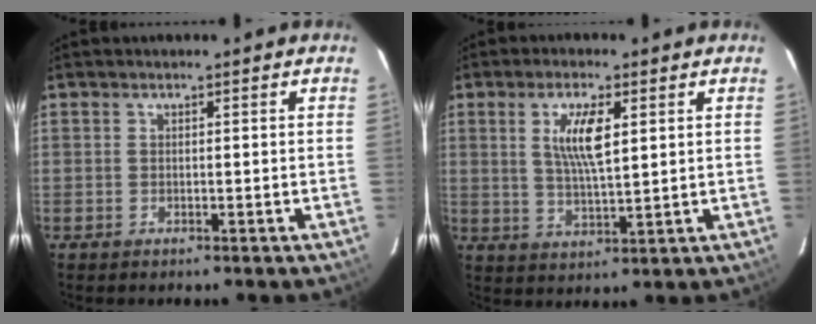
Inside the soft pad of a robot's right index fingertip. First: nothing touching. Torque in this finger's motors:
{"motor_torque": [1.10, 0.61, 0.37, 0.12]}